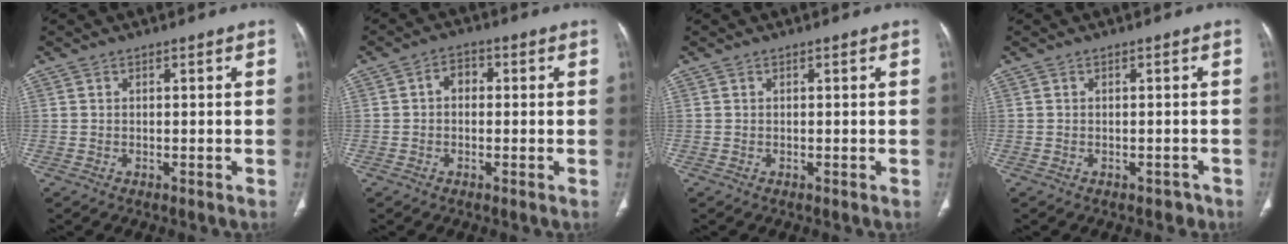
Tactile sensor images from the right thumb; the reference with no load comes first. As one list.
[{"total": 3.1, "force": [0.0, 2.4, 1.9], "torque": [-0.014, 0.014, -0.010]}, {"total": 0.0}, {"total": 1.6, "force": [-1.0, 1.1, 0.2], "torque": [0.004, 0.012, -0.013]}]